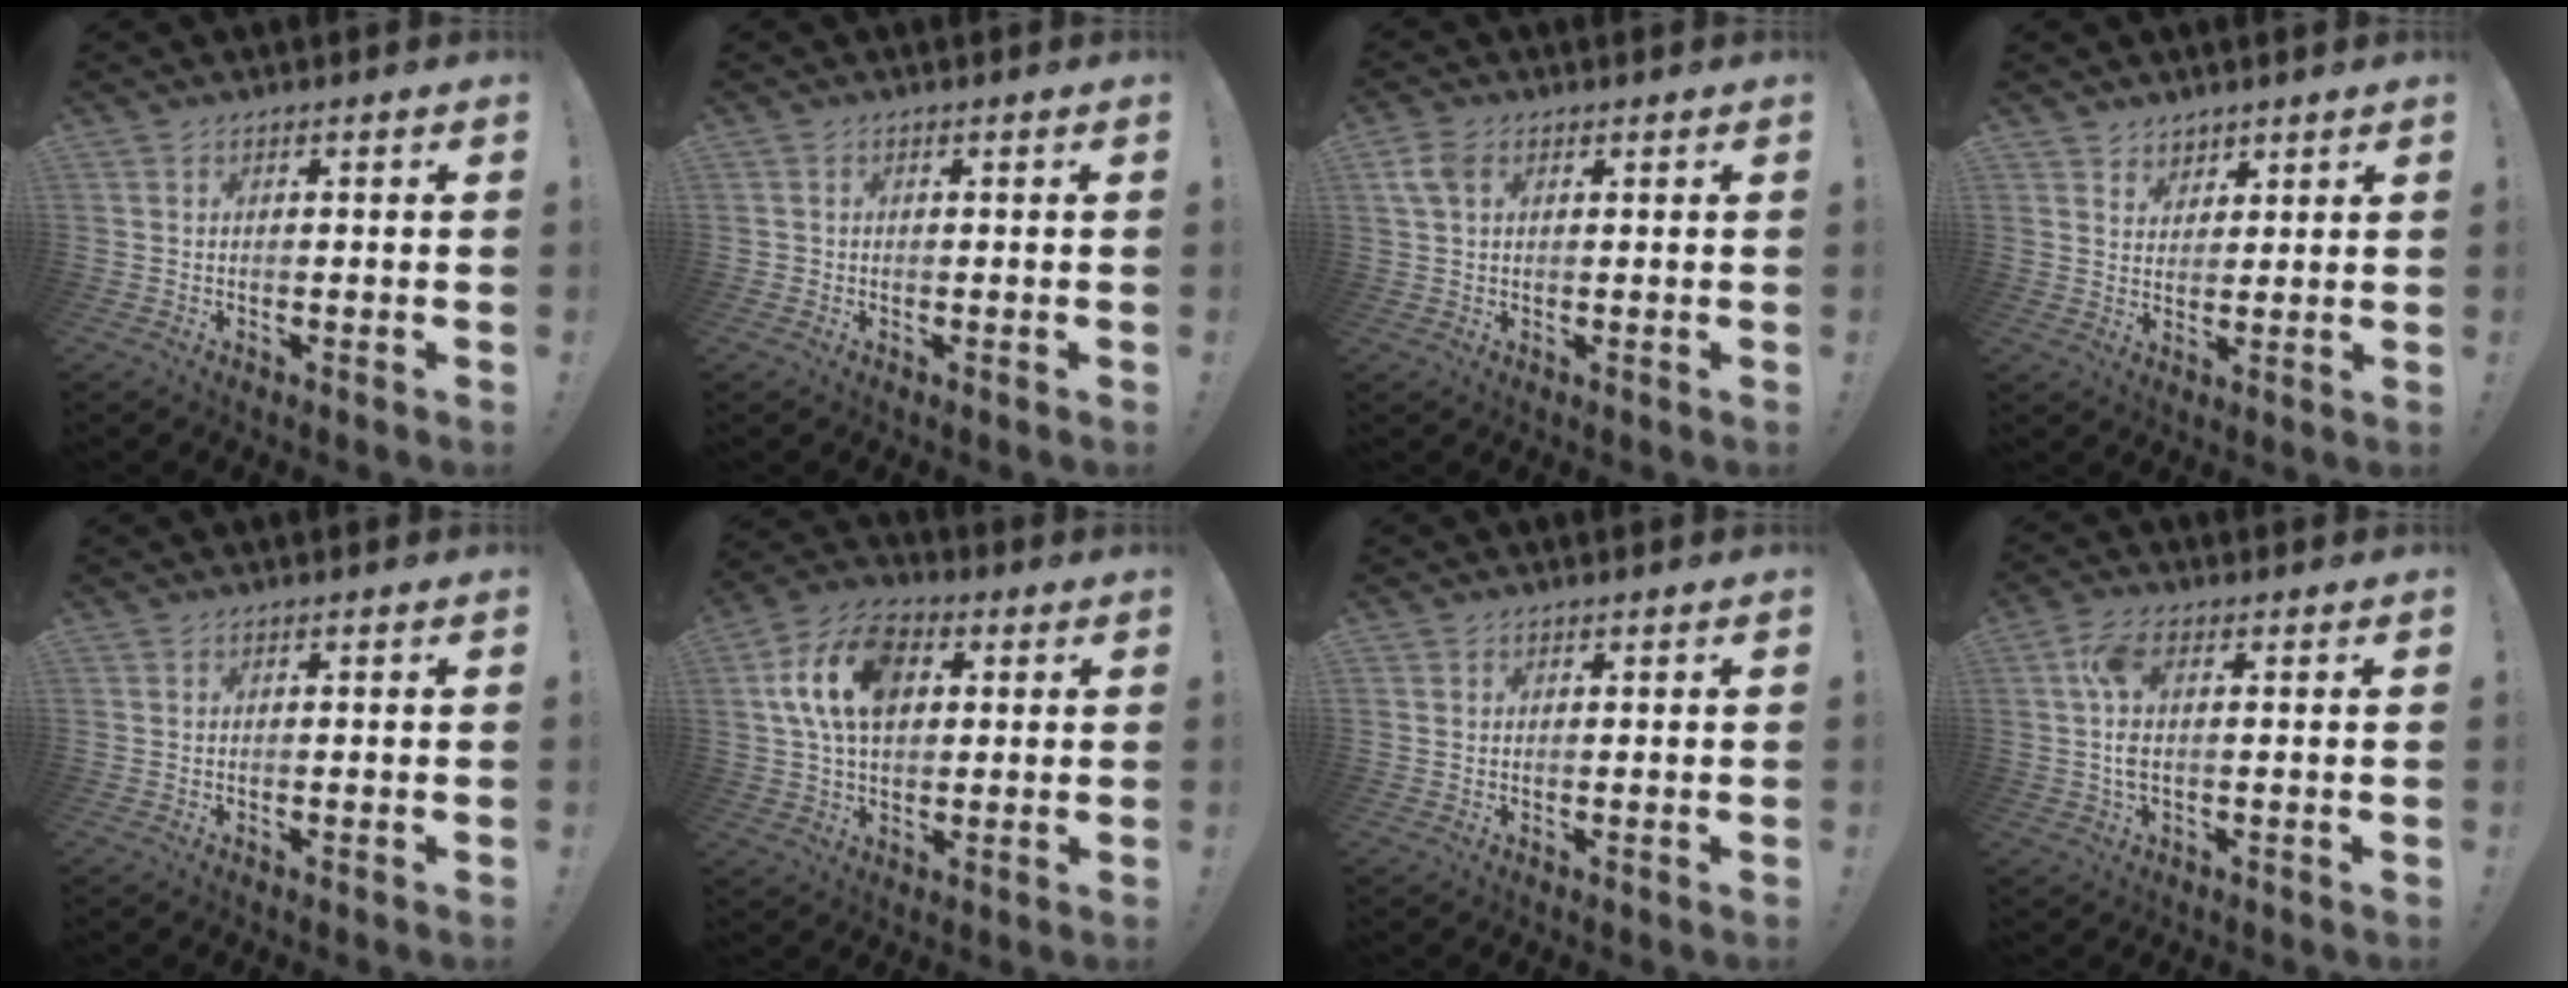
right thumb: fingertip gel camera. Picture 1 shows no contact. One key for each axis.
{"total": 1.0, "fx": -0.3, "fy": 0.9, "fz": 0.3, "tx": -0.005, "ty": 0.003, "tz": -0.005}
{"total": 5.2, "fx": 1.7, "fy": 3.3, "fz": 3.6, "tx": -0.079, "ty": 0.007, "tz": 0.034}
{"total": 5.2, "fx": 3.9, "fy": 3.4, "fz": -0.3, "tx": 0.016, "ty": -0.032, "tz": 0.072}
{"total": 0.0}
{"total": 15.1, "fx": 3.6, "fy": 10.2, "fz": 10.5, "tx": -0.185, "ty": 0.010, "tz": 0.069}
{"total": 0.6, "fx": 0.5, "fy": 0.5, "fz": 0.1, "tx": -0.002, "ty": 0.001, "tz": 0.009}
{"total": 6.6, "fx": 0.4, "fy": 2.8, "fz": 6.0, "tx": -0.129, "ty": -0.003, "tz": 0.007}